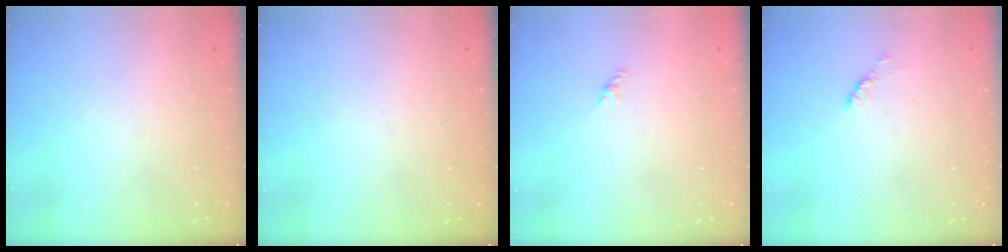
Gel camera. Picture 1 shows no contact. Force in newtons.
{"total": 0.0}
{"total": 1.1, "press": 1.0, "slide": 0.5}
{"total": 2.7, "press": 2.7, "slide": 0.5}